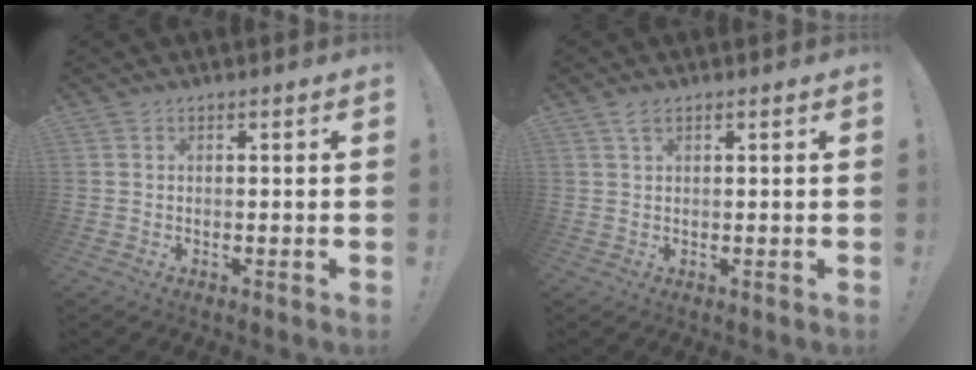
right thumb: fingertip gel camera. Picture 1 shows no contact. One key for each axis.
{"total": 2.3, "fx": 1.4, "fy": 1.0, "fz": 1.5, "tx": -0.026, "ty": 0.000, "tz": 0.023}